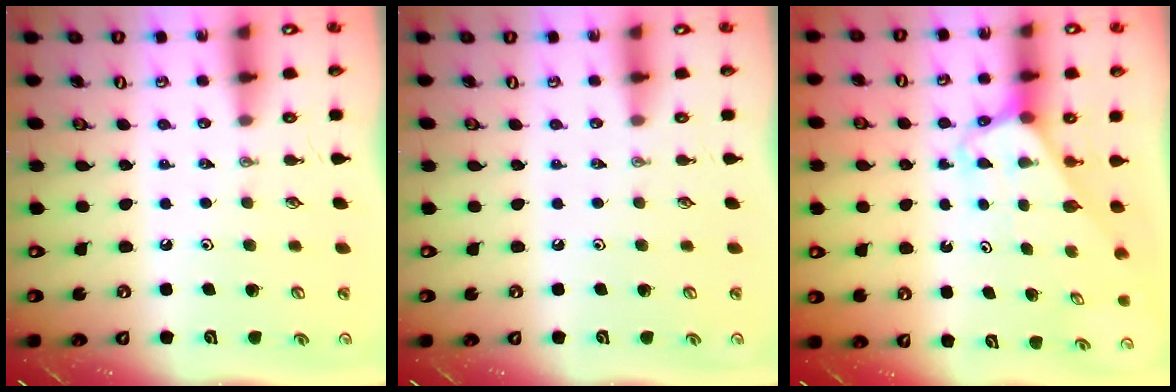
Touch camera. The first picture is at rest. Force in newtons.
{"total": 0.0}
{"total": 3.0, "press": 3.0, "slide": 0.2}